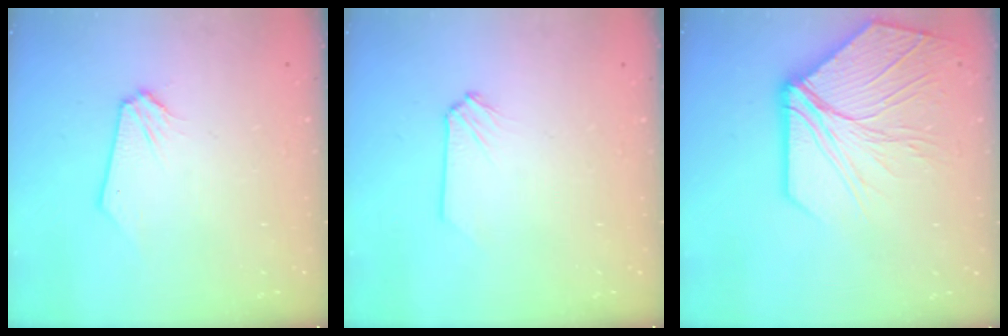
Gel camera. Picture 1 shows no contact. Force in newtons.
{"total": 0.0}
{"total": 15.4, "press": 15.3, "slide": 1.7}